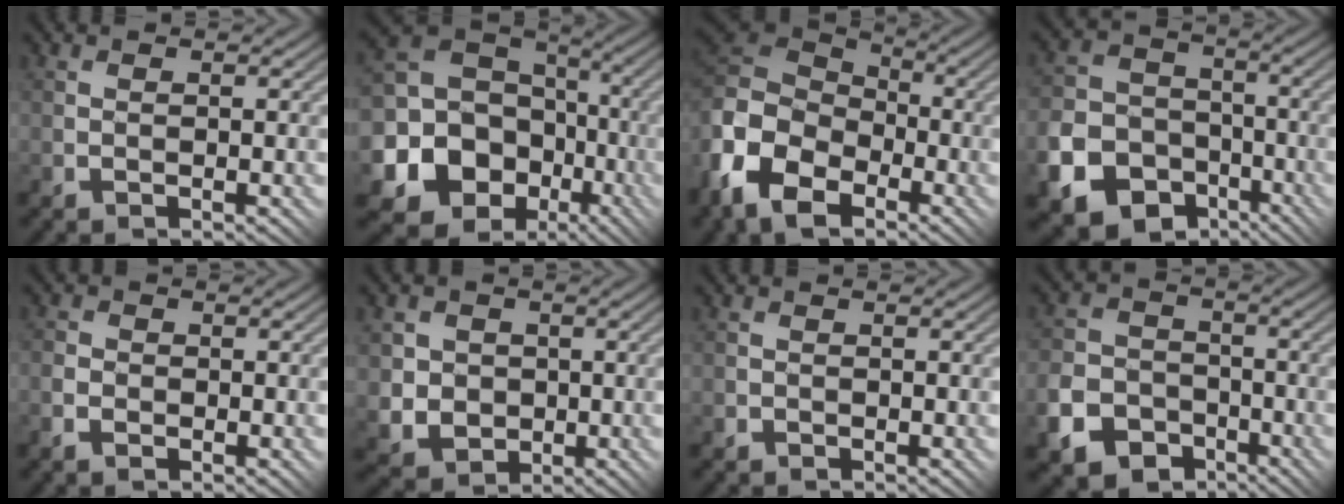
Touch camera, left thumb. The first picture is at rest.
{"total": 18.2, "force": [-5.0, 15.4, 8.3], "torque": [-0.206, -0.025, -0.089]}
{"total": 14.1, "force": [-5.2, 9.8, 8.7], "torque": [-0.243, -0.023, -0.104]}
{"total": 14.3, "force": [-7.1, 10.9, 5.8], "torque": [-0.167, -0.045, -0.124]}
{"total": 2.8, "force": [-1.2, 2.1, 1.4], "torque": [-0.022, -0.002, -0.023]}
{"total": 6.2, "force": [0.7, 6.0, 1.6], "torque": [-0.065, -0.005, -0.009]}
{"total": 1.0, "force": [-0.8, 0.7, 0.1], "torque": [-0.001, 0.005, -0.015]}
{"total": 8.4, "force": [-4.5, 6.1, 3.6], "torque": [-0.101, -0.024, -0.087]}